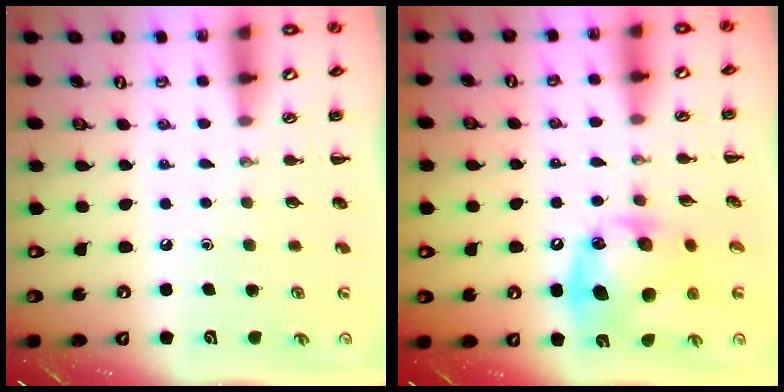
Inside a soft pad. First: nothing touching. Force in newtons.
{"total": 15.9, "press": 15.8, "slide": 1.0}